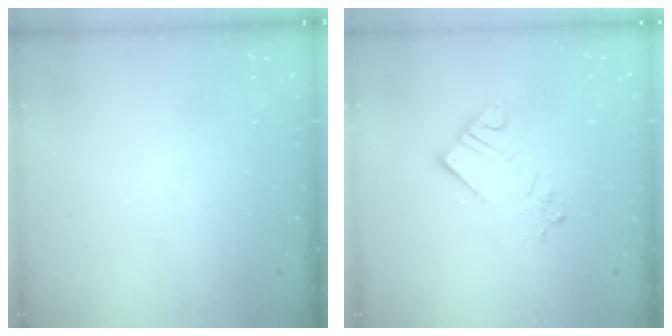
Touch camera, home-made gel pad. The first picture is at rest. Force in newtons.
{"total": 8.6, "press": 8.6, "slide": 0.5}